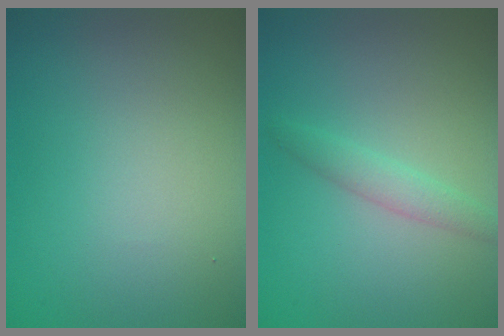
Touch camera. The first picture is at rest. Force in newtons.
{"total": 1.9, "press": 1.9, "slide": 0.1}